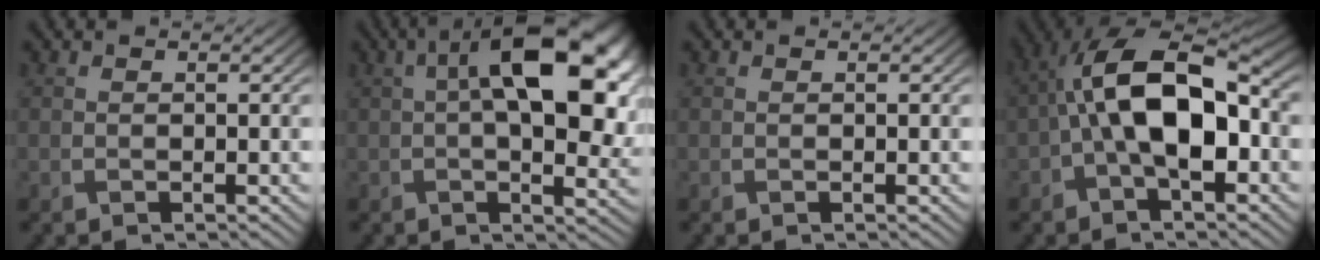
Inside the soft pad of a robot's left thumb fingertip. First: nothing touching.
{"total": 15.9, "force": [3.6, 7.6, 13.5], "torque": [-0.199, 0.004, 0.057]}
{"total": 0.0}
{"total": 12.6, "force": [-0.7, 6.3, 10.9], "torque": [-0.189, 0.025, -0.024]}